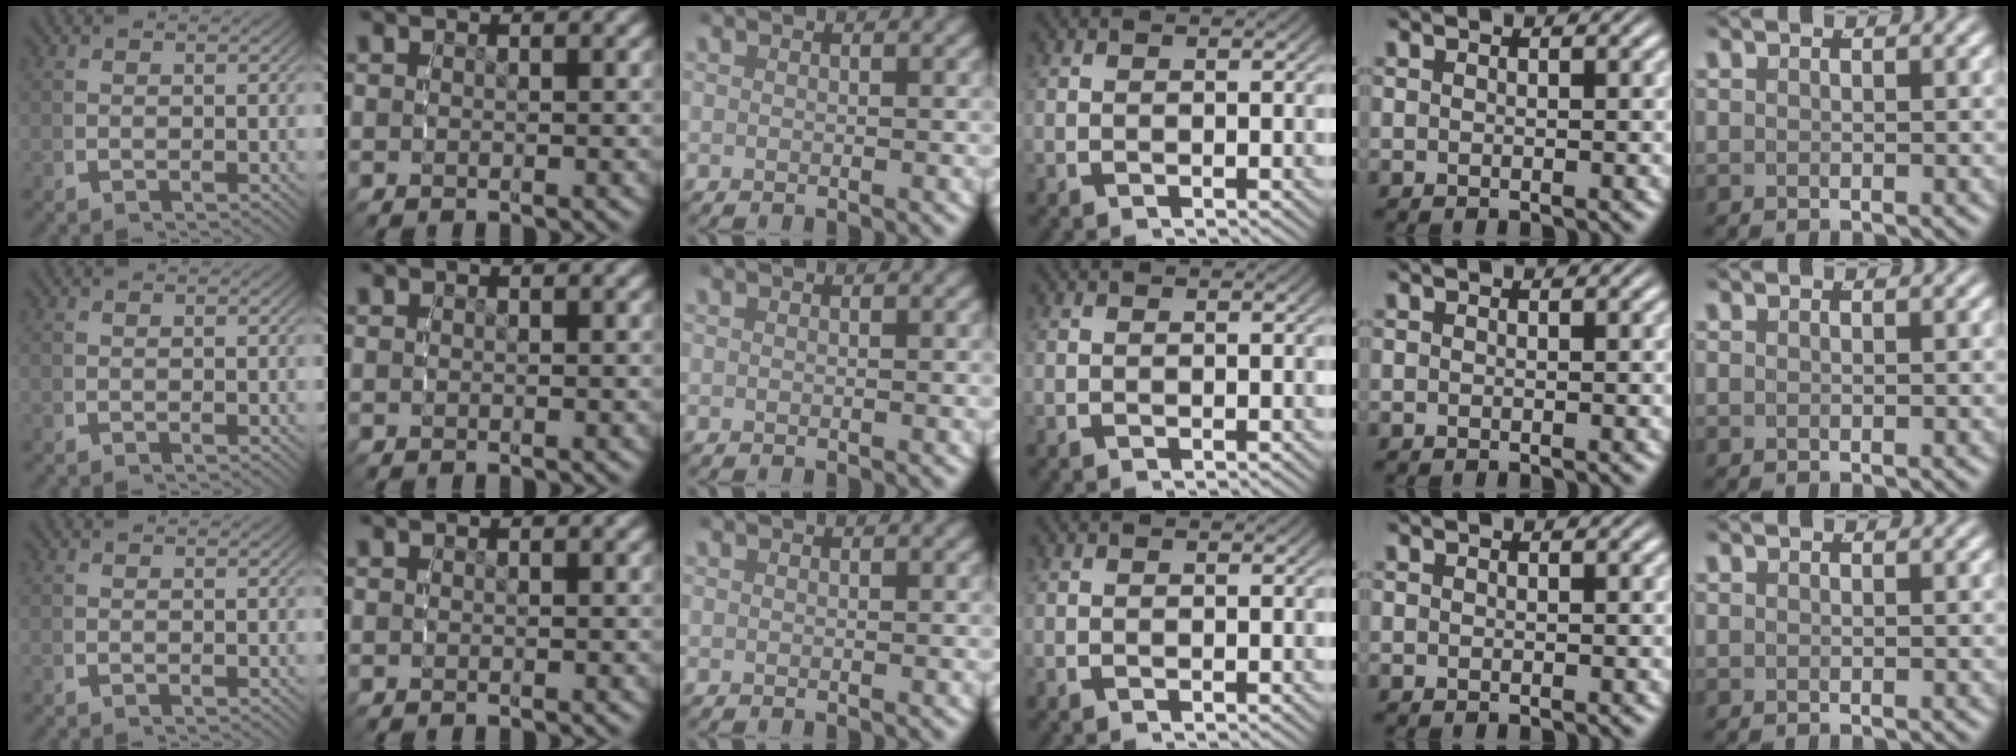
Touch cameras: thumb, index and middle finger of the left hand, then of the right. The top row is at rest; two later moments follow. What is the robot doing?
{"motion": "reach", "object": "plastic wrap"}